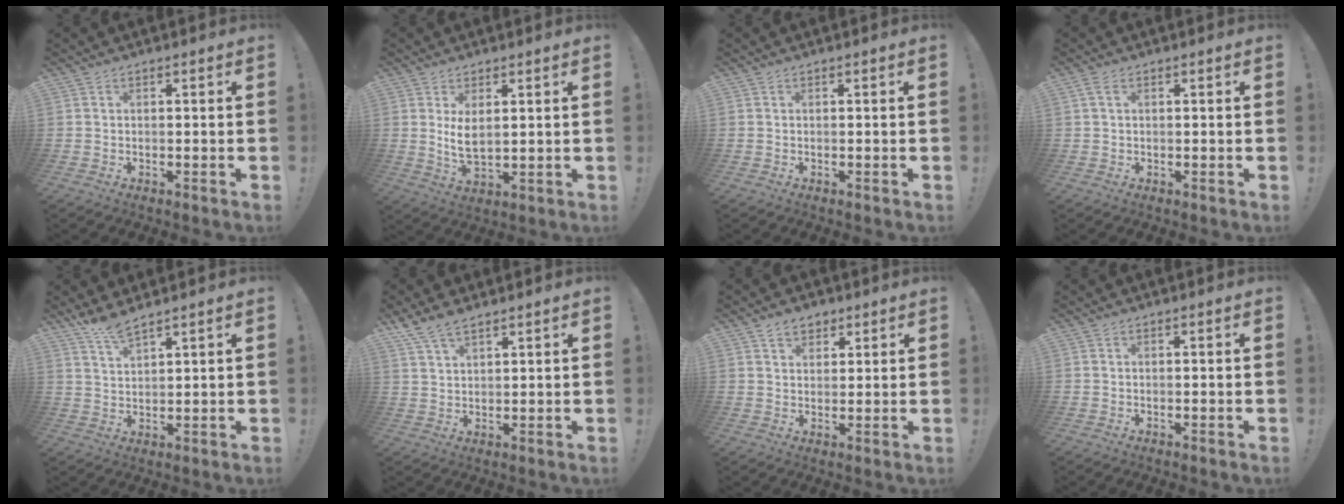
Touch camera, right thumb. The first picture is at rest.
{"total": 5.8, "force": [1.9, 2.7, 4.8], "torque": [-0.077, -0.019, 0.030]}
{"total": 0.0}
{"total": 2.2, "force": [0.8, 1.4, 1.6], "torque": [-0.028, 0.004, 0.014]}
{"total": 5.5, "force": [4.8, 0.7, 2.7], "torque": [-0.049, -0.031, 0.084]}
{"total": 6.2, "force": [5.0, 2.2, 3.0], "torque": [-0.066, -0.020, 0.098]}
{"total": 5.0, "force": [3.2, 3.4, 1.8], "torque": [-0.023, -0.009, 0.058]}
{"total": 0.0}